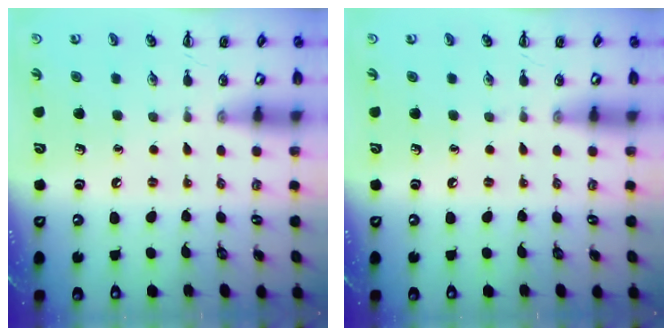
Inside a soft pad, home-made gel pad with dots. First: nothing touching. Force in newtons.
{"total": 0.0}